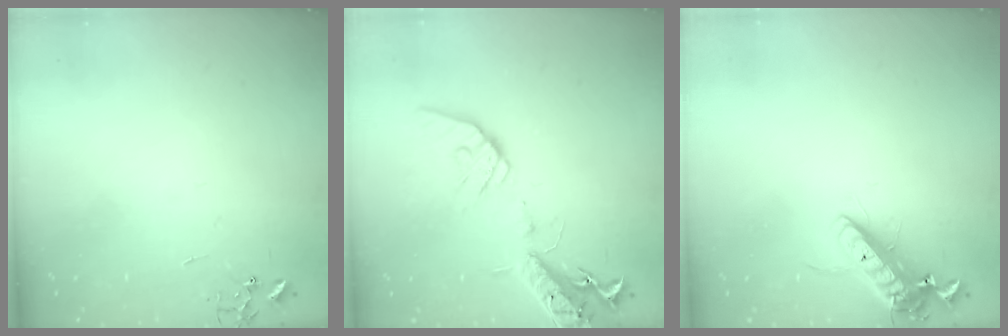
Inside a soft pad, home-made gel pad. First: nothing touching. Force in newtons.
{"total": 17.5, "press": 17.1, "slide": 3.5}
{"total": 14.5, "press": 14.2, "slide": 2.9}